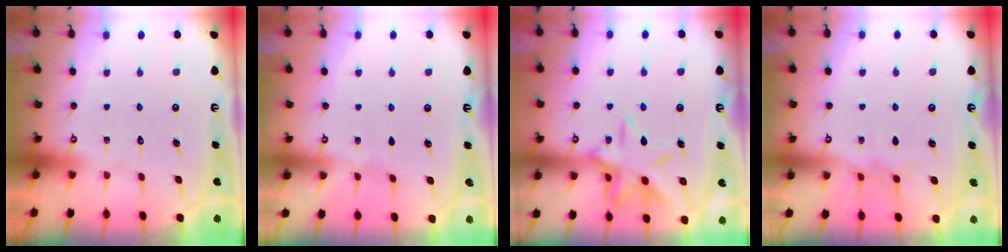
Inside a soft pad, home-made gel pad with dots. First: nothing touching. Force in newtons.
{"total": 2.3, "press": 2.3, "slide": 0.4}
{"total": 12.8, "press": 12.8, "slide": 0.8}
{"total": 6.0, "press": 5.9, "slide": 0.7}